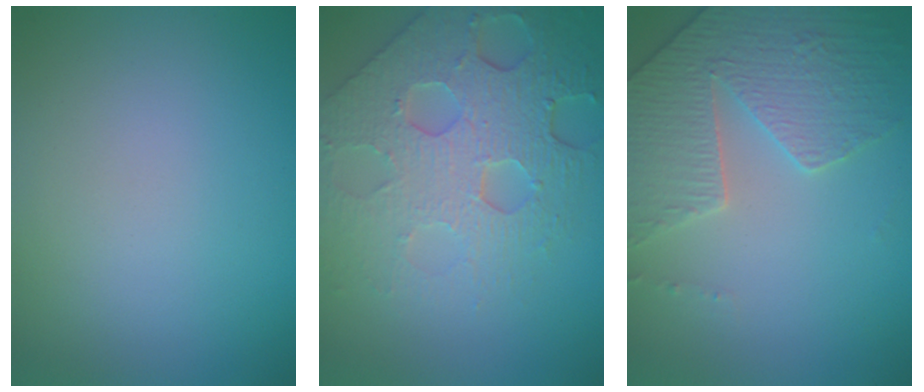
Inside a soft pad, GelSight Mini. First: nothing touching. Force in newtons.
{"total": 8.1, "press": 5.6, "slide": 5.9}
{"total": 4.0, "press": 3.9, "slide": 1.2}